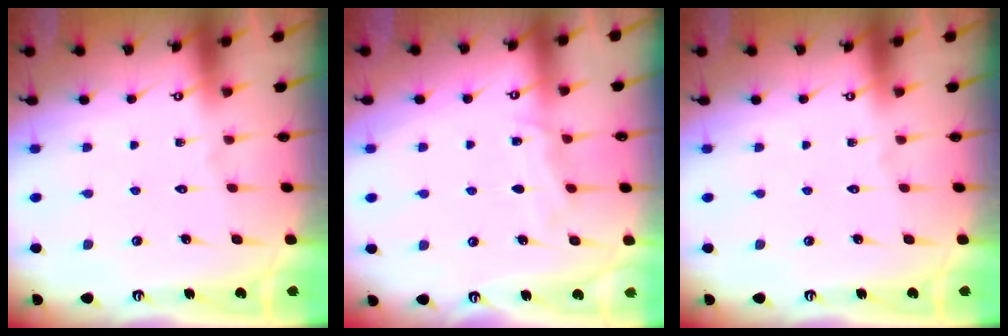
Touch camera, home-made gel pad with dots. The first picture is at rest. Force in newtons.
{"total": 5.2, "press": 5.2, "slide": 0.6}
{"total": 0.0}